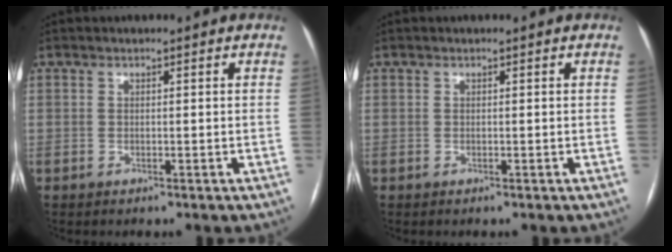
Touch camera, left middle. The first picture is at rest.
{"total": 0.0}